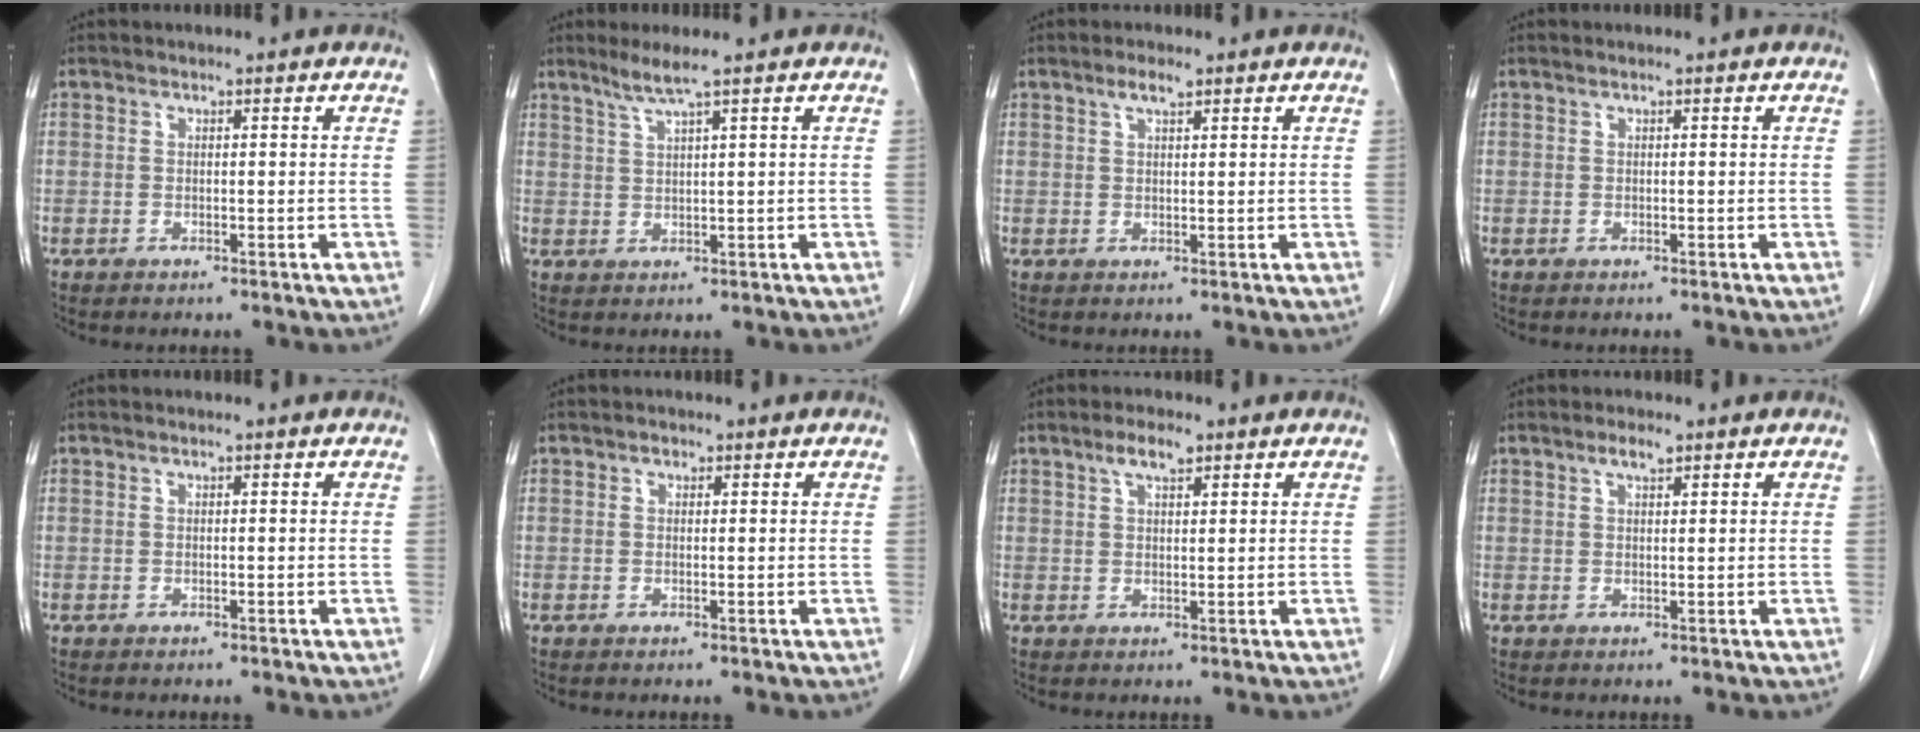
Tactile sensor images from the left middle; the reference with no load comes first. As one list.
[{"total": 3.3, "force": [2.3, -0.9, 2.2], "torque": [-0.051, -0.004, 0.050]}, {"total": 2.1, "force": [1.4, 0.4, 1.5], "torque": [-0.033, 0.004, 0.027]}, {"total": 0.0}, {"total": 0.0}, {"total": 0.5, "force": [0.3, 0.4, 0.2], "torque": [-0.003, -0.001, 0.004]}, {"total": 3.3, "force": [2.1, 0.9, 2.4], "torque": [-0.049, 0.006, 0.039]}, {"total": 2.0, "force": [1.4, 0.5, 1.4], "torque": [-0.030, 0.003, 0.025]}]